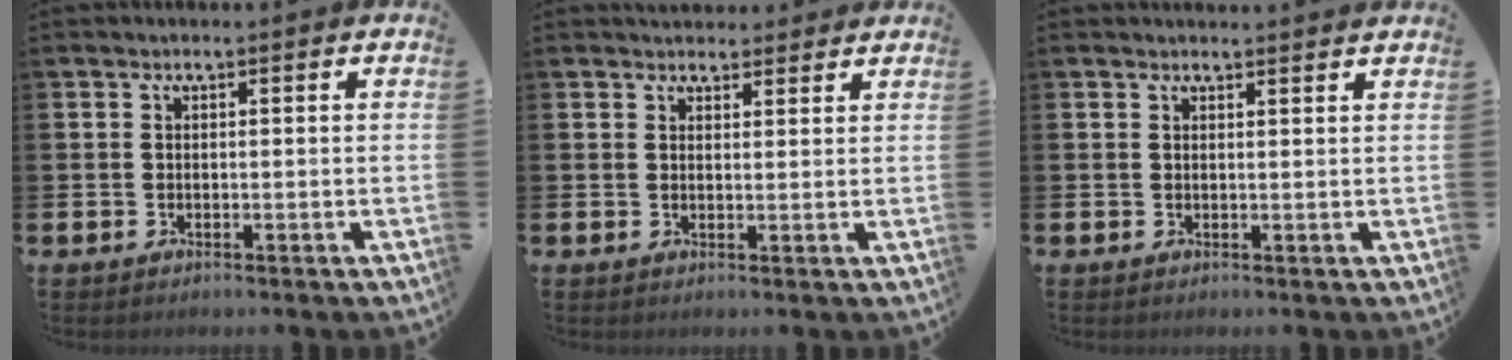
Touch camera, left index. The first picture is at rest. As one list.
[{"total": 2.7, "force": [2.6, 0.8, -0.1], "torque": [0.004, -0.010, 0.047]}, {"total": 1.3, "force": [1.3, -0.1, 0.0], "torque": [0.006, -0.009, 0.022]}]